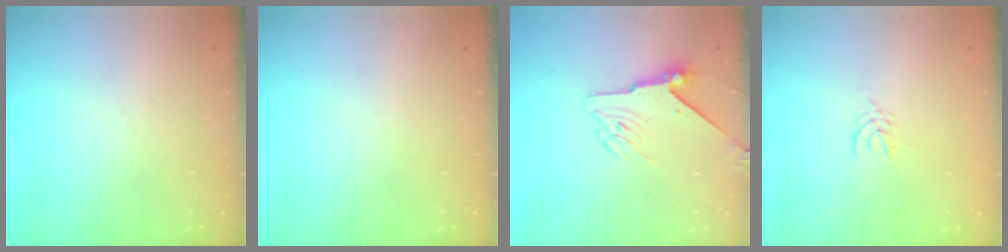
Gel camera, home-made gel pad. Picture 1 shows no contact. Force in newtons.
{"total": 0.0}
{"total": 6.0, "press": 5.9, "slide": 1.0}
{"total": 2.5, "press": 2.5, "slide": 0.4}